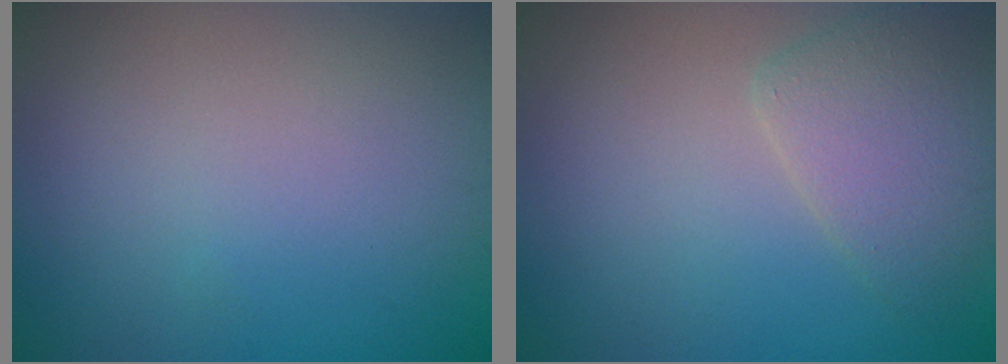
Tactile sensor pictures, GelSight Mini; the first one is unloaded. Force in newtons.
{"total": 2.9, "press": 2.9, "slide": 0.2}